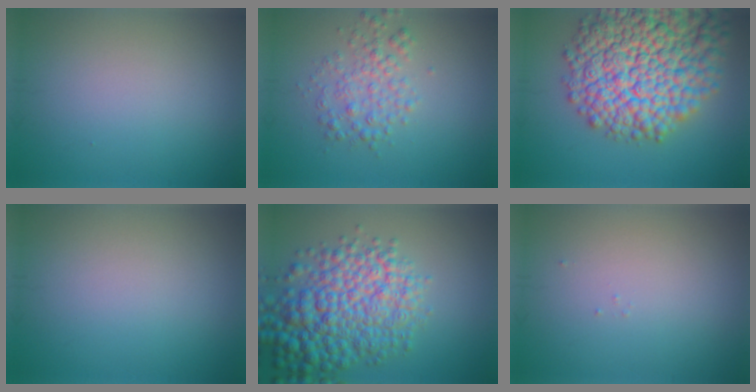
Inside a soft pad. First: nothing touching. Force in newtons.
{"total": 2.9, "press": 2.9, "slide": 0.0}
{"total": 15.8, "press": 15.8, "slide": 0.7}
{"total": 0.0}
{"total": 9.0, "press": 9.0, "slide": 0.2}
{"total": 0.0}